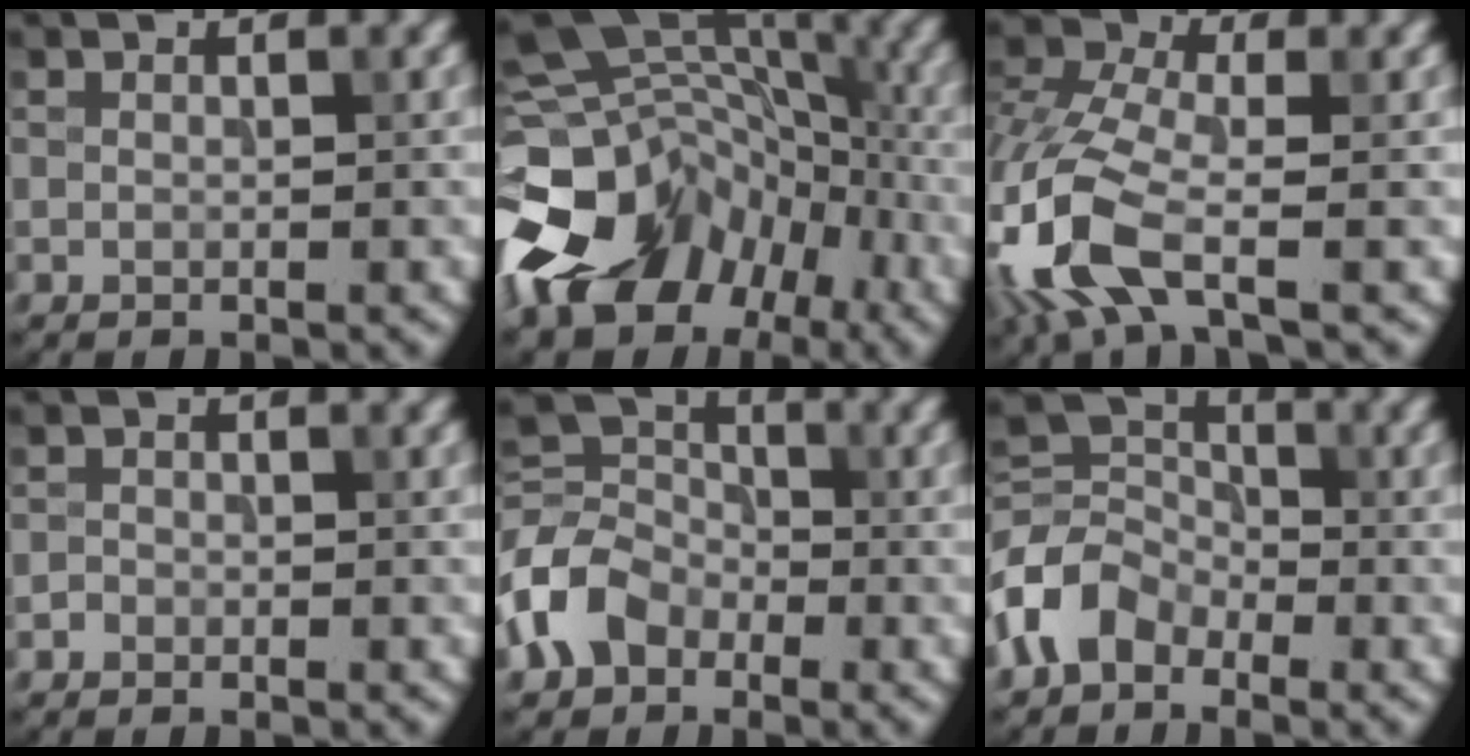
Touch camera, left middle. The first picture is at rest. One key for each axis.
{"total": 16.0, "fx": -8.1, "fy": 12.0, "fz": 6.9, "tx": -0.153, "ty": -0.001, "tz": -0.128}
{"total": 8.1, "fx": -3.8, "fy": 3.7, "fz": 6.1, "tx": -0.153, "ty": -0.003, "tz": -0.091}
{"total": 0.6, "fx": -0.4, "fy": 0.4, "fz": 0.0, "tx": 0.003, "ty": -0.001, "tz": -0.008}
{"total": 5.5, "fx": -2.4, "fy": 4.1, "fz": 2.6, "tx": -0.053, "ty": 0.009, "tz": -0.070}
{"total": 4.5, "fx": -2.4, "fy": 3.2, "fz": 2.1, "tx": -0.042, "ty": 0.006, "tz": -0.068}